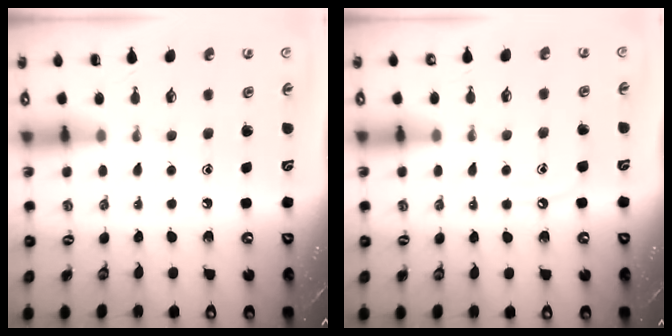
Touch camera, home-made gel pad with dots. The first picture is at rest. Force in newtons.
{"total": 4.5, "press": 4.5, "slide": 0.6}